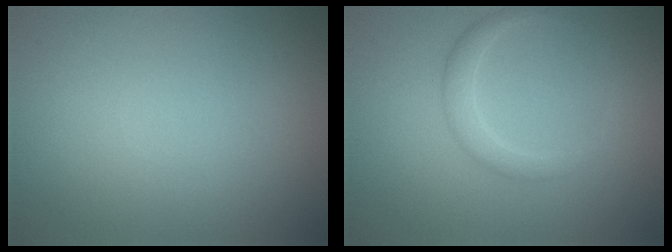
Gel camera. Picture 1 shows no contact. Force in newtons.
{"total": 1.9, "press": 1.9, "slide": 0.1}